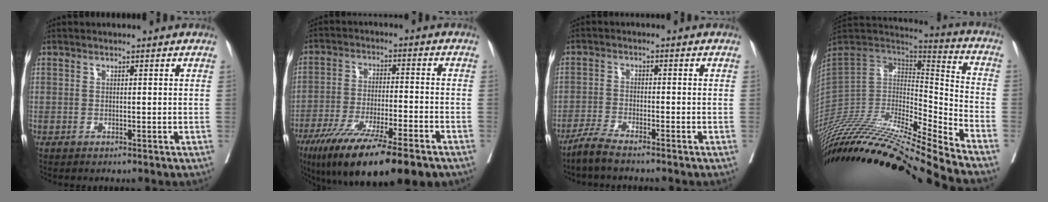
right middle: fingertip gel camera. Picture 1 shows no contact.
{"total": 18.0, "force": [-12.3, 2.6, 12.8], "torque": [-0.196, -0.043, -0.203]}
{"total": 4.0, "force": [-3.5, 0.1, 1.9], "torque": [-0.041, -0.010, -0.071]}
{"total": 31.9, "force": [-28.3, -0.3, 14.7], "torque": [-0.267, -0.043, -0.475]}